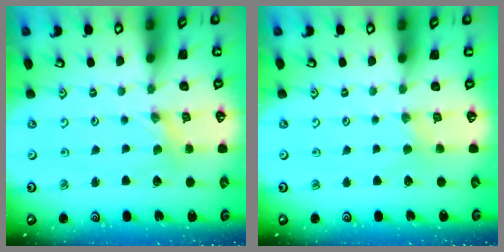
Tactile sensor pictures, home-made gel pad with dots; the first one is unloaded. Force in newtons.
{"total": 2.4, "press": 2.4, "slide": 0.4}